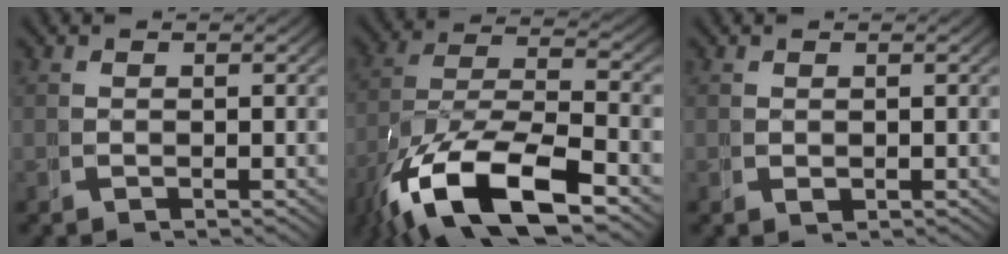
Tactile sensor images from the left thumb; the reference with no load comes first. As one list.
[{"total": 13.8, "force": [-3.5, 7.8, 10.8], "torque": [-0.236, -0.058, -0.026]}, {"total": 0.7, "force": [0.2, 0.5, 0.4], "torque": [-0.012, -0.007, 0.013]}]